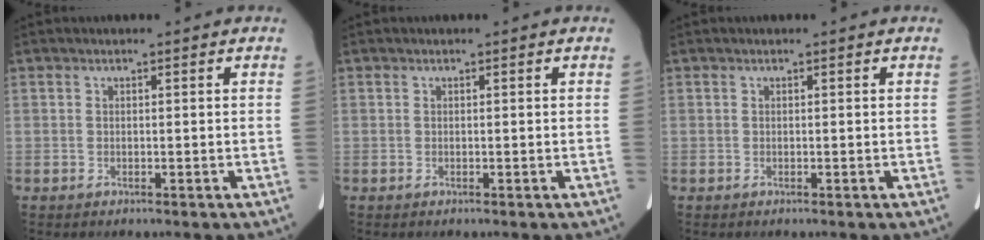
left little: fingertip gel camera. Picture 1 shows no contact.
{"total": 0.0}
{"total": 0.0}